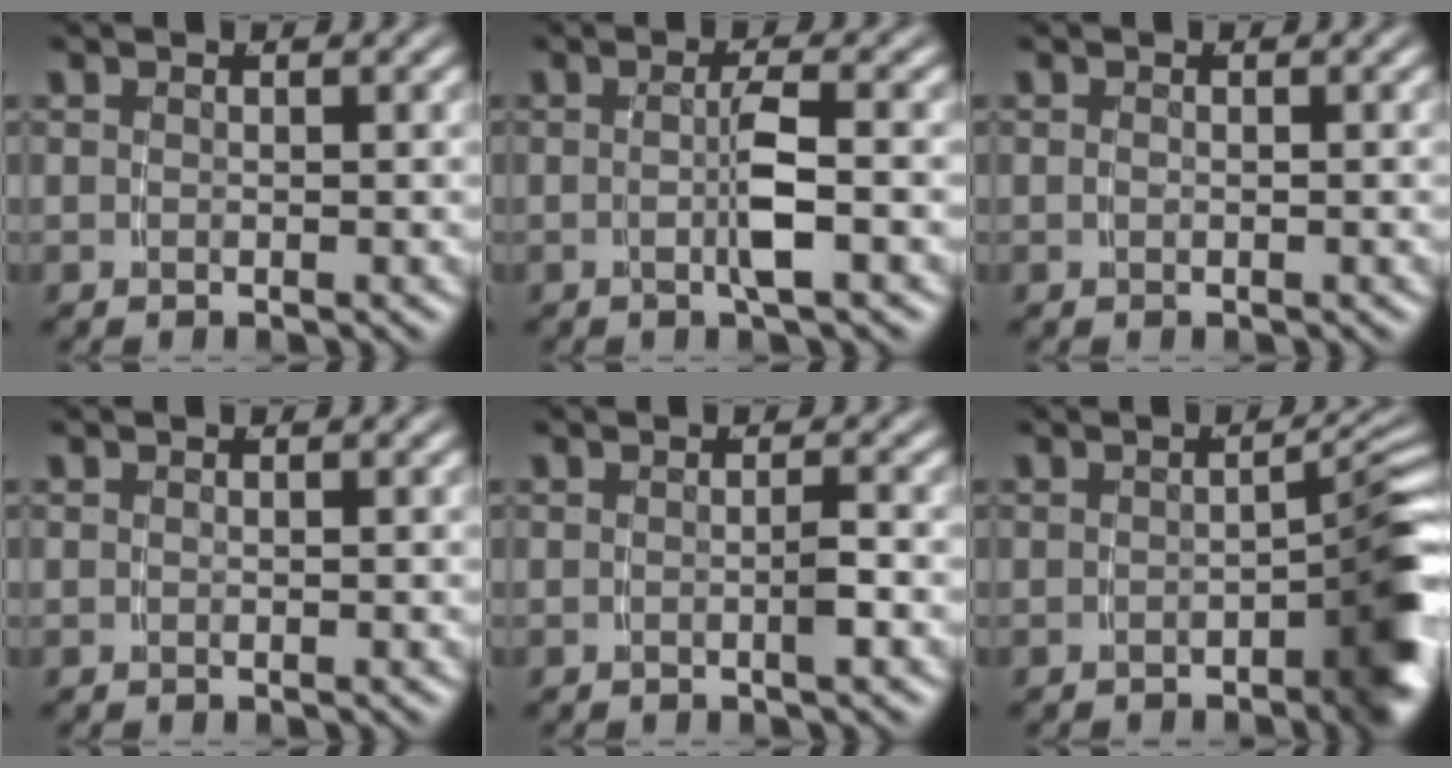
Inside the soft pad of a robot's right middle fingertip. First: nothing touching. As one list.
[{"total": 2.6, "force": [-0.8, -0.8, 2.4], "torque": [-0.033, -0.001, -0.012]}, {"total": 0.5, "force": [-0.3, -0.4, 0.1], "torque": [-0.002, -0.004, -0.001]}, {"total": 0.0}, {"total": 1.0, "force": [-0.5, -0.2, 0.9], "torque": [-0.005, 0.003, -0.011]}, {"total": 5.0, "force": [-2.0, 1.2, 4.4], "torque": [-0.045, 0.002, -0.033]}]